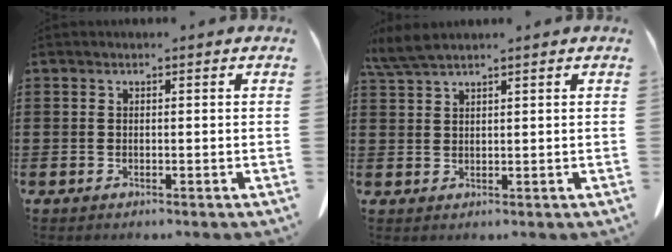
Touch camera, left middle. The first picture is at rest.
{"total": 3.3, "force": [2.7, 0.3, 2.0], "torque": [-0.045, 0.000, 0.051]}